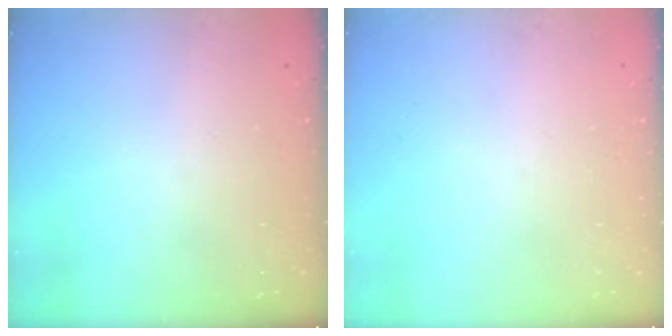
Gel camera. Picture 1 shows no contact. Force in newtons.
{"total": 0.0}